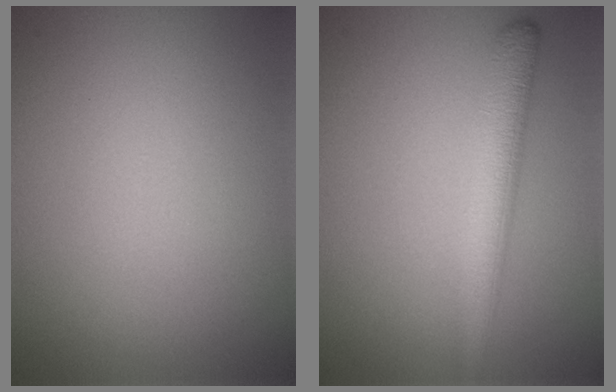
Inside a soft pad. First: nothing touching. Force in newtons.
{"total": 4.2, "press": 4.2, "slide": 0.1}